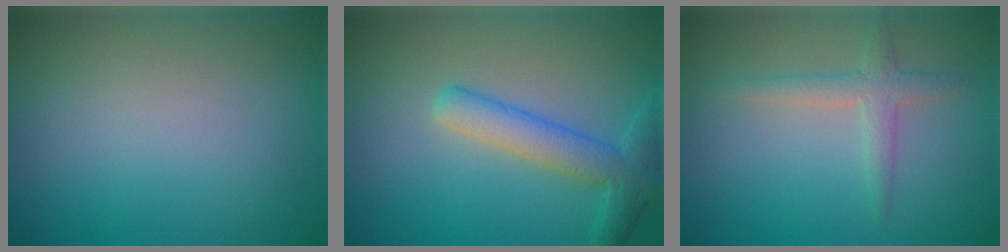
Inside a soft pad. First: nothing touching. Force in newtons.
{"total": 4.1, "press": 4.1, "slide": 0.1}
{"total": 2.1, "press": 2.1, "slide": 0.0}